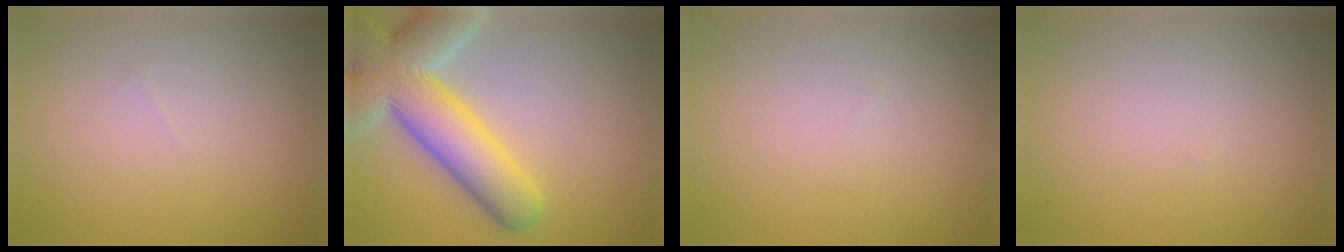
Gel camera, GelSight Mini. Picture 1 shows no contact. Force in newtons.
{"total": 10.7, "press": 10.7, "slide": 1.0}
{"total": 0.0}
{"total": 0.0}